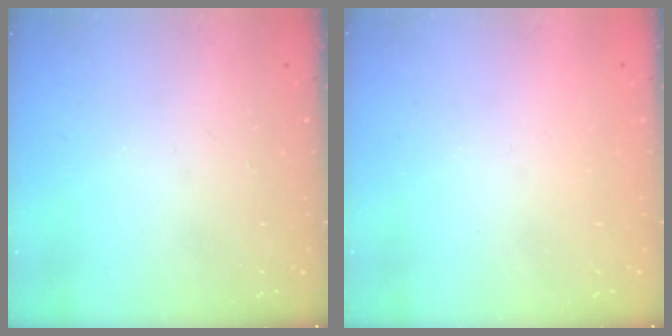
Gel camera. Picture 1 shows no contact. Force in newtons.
{"total": 0.8, "press": 0.7, "slide": 0.3}